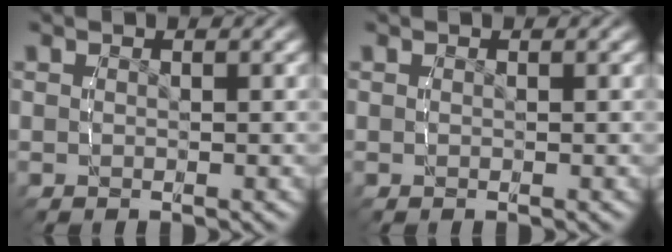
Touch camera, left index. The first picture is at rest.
{"total": 0.0}